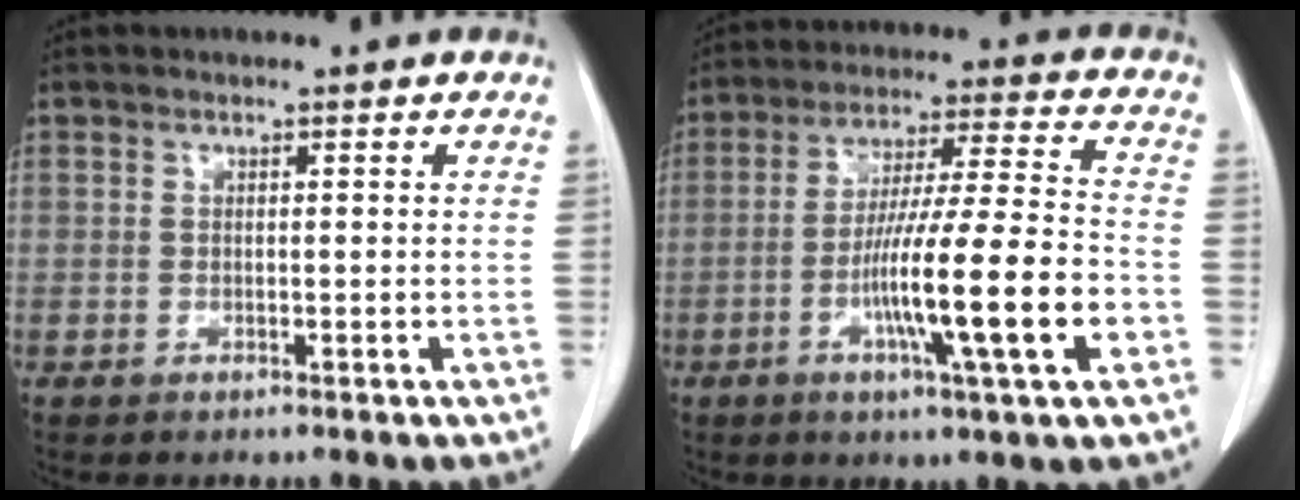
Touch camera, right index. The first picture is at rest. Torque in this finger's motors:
{"motor_torque": [2.08, -0.06, 1.05, 0.20]}